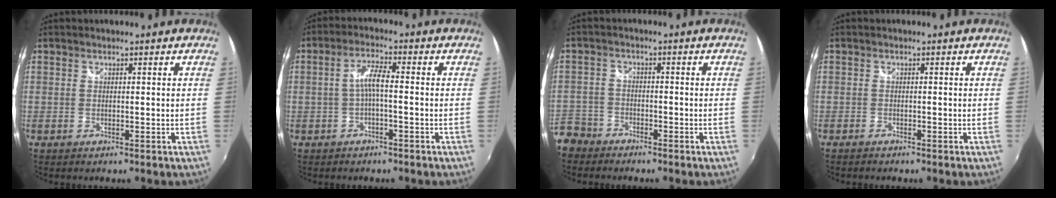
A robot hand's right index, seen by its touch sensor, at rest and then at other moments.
{"total": 3.8, "force": [-0.9, 0.5, 3.7], "torque": [-0.076, 0.009, -0.018]}
{"total": 8.4, "force": [-5.8, 5.9, 1.4], "torque": [-0.064, 0.006, -0.116]}
{"total": 1.1, "force": [-1.1, 0.3, 0.2], "torque": [-0.009, -0.006, -0.021]}